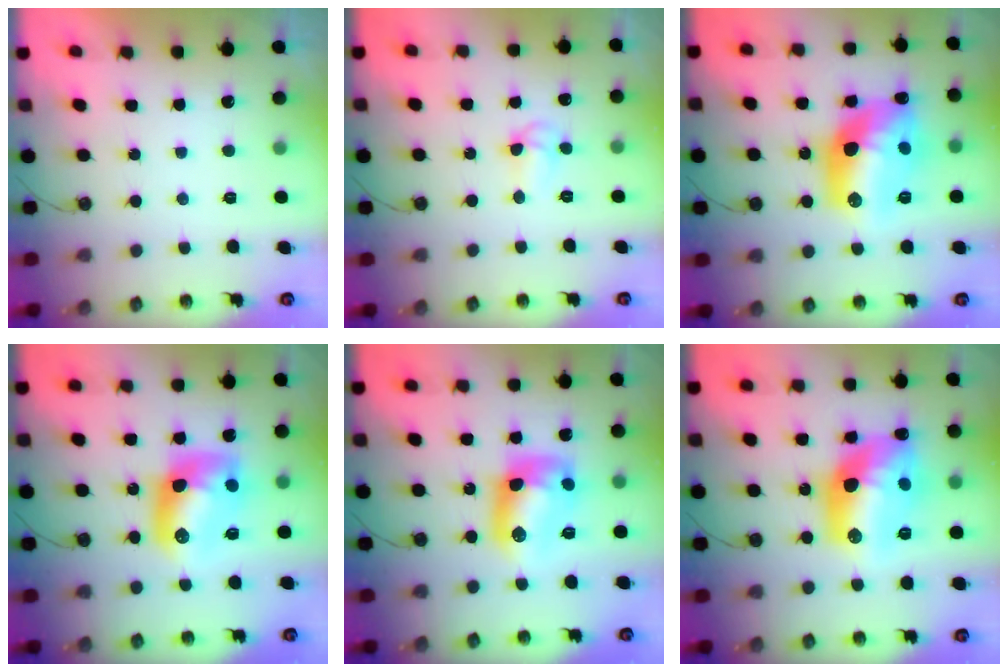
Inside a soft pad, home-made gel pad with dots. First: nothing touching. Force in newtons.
{"total": 5.0, "press": 4.9, "slide": 0.7}
{"total": 18.7, "press": 18.6, "slide": 1.2}
{"total": 12.5, "press": 12.4, "slide": 1.1}
{"total": 12.0, "press": 11.9, "slide": 0.7}
{"total": 18.7, "press": 18.6, "slide": 1.2}